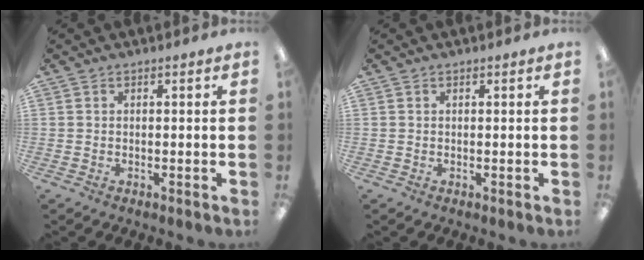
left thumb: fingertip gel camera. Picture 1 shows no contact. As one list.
[{"total": 0.0}]